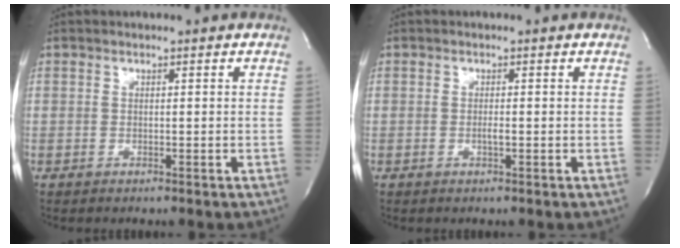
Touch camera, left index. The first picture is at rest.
{"total": 0.9, "force": [-0.3, 0.1, 0.8], "torque": [-0.018, -0.001, -0.005]}